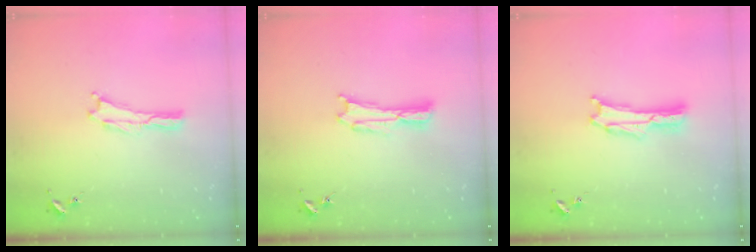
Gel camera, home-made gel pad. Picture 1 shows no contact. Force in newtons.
{"total": 0.9, "press": 0.9, "slide": 0.2}
{"total": 1.4, "press": 1.4, "slide": 0.0}